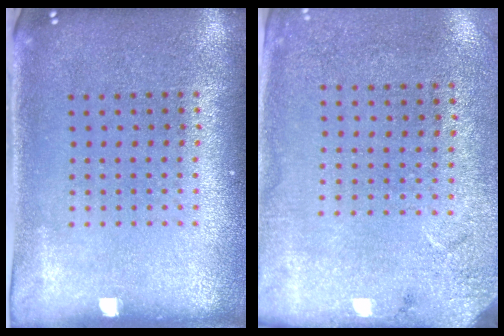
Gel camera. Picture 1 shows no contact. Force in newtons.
{"total": 2.6, "press": 2.1, "slide": 1.6}